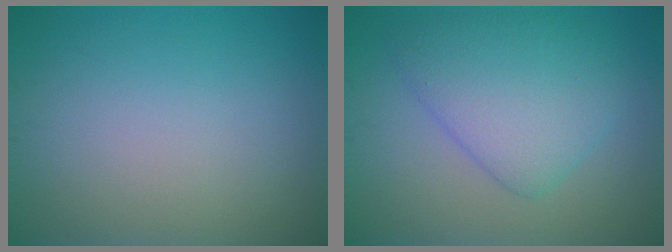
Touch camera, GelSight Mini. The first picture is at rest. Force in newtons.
{"total": 5.6, "press": 5.6, "slide": 0.0}